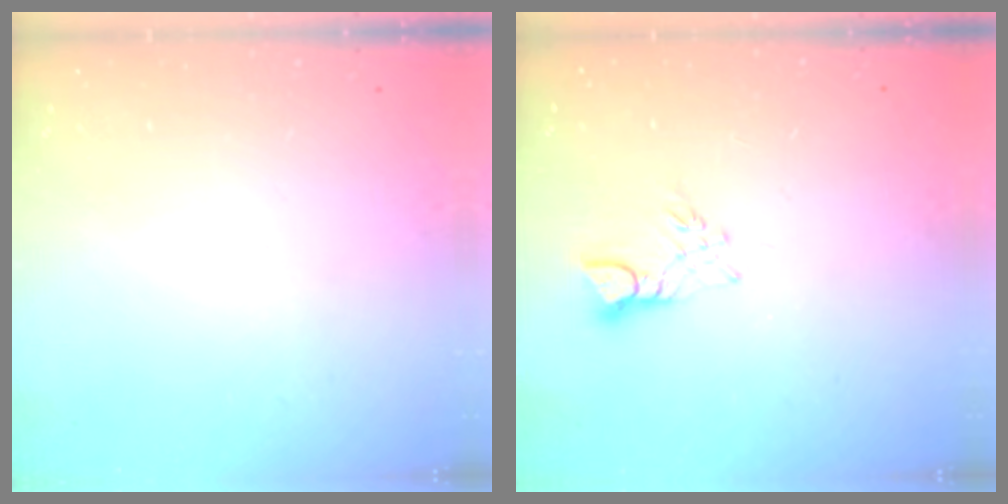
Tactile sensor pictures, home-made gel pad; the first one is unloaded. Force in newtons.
{"total": 3.7, "press": 3.7, "slide": 0.3}